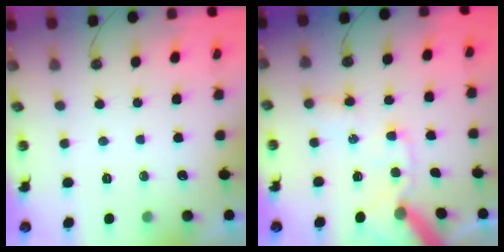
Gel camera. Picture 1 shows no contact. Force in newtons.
{"total": 13.5, "press": 13.4, "slide": 1.9}